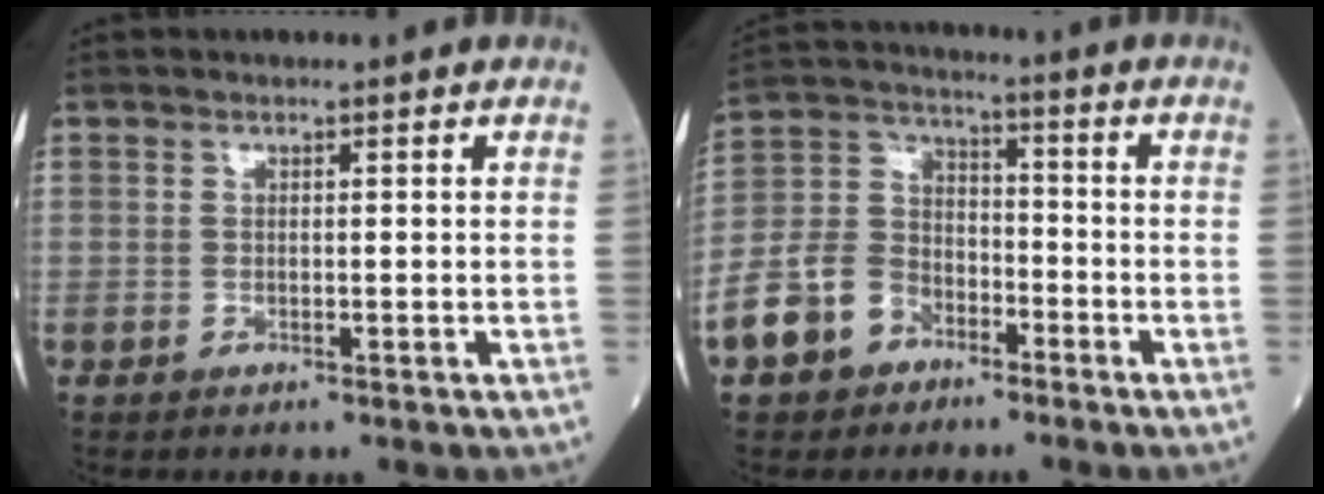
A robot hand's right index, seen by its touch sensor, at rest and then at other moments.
{"total": 9.8, "force": [-5.5, 7.0, 4.0], "torque": [-0.110, 0.021, -0.106]}